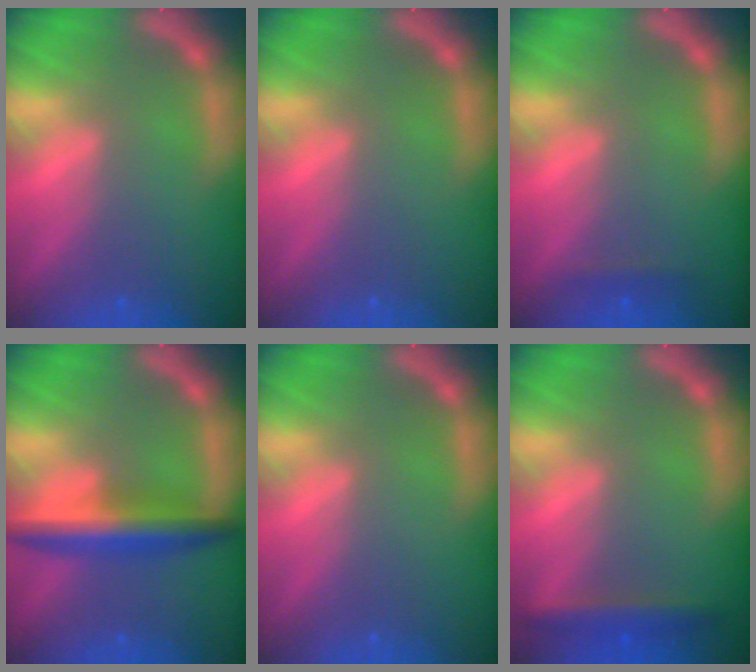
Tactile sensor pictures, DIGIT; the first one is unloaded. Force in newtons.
{"total": 0.0}
{"total": 0.9}
{"total": 5.5}
{"total": 0.0}
{"total": 3.0}